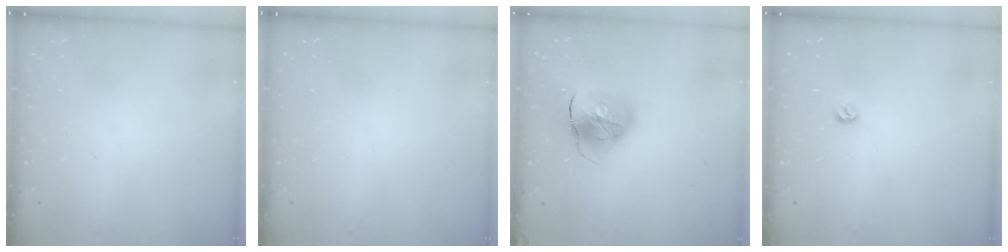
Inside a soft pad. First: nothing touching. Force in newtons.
{"total": 0.0}
{"total": 12.1, "press": 12.0, "slide": 1.7}
{"total": 5.1, "press": 5.0, "slide": 0.7}